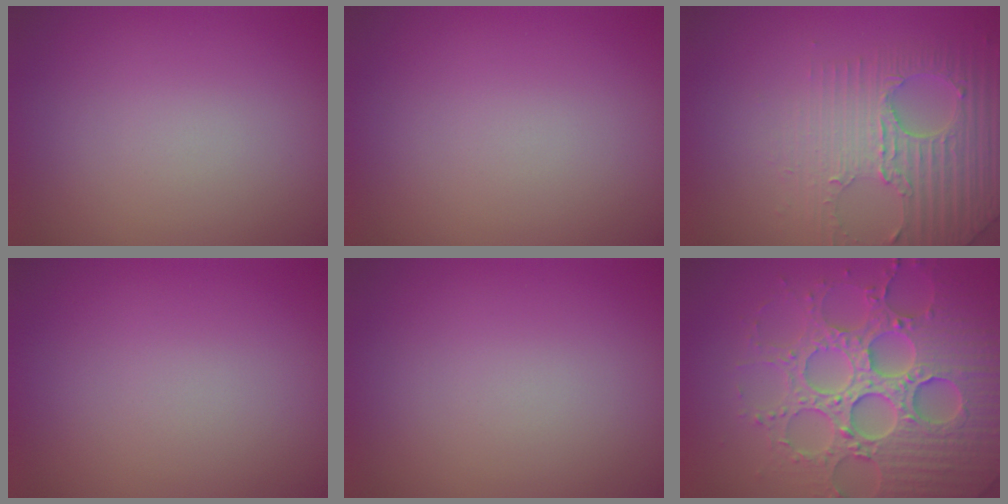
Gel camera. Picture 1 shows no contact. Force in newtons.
{"total": 0.0}
{"total": 4.0, "press": 3.8, "slide": 1.2}
{"total": 0.0}
{"total": 0.0}
{"total": 8.1, "press": 7.9, "slide": 1.7}